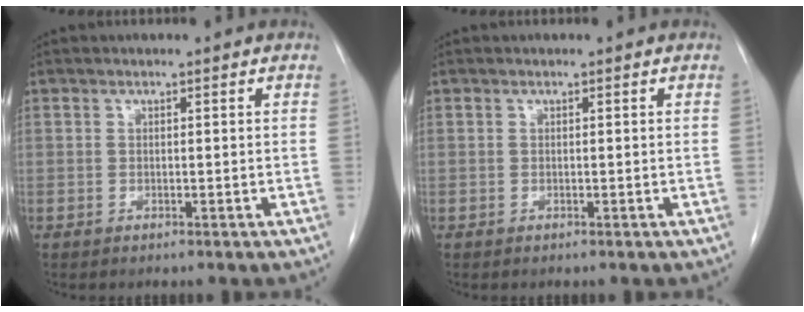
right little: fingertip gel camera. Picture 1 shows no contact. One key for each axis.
{"total": 0.0}